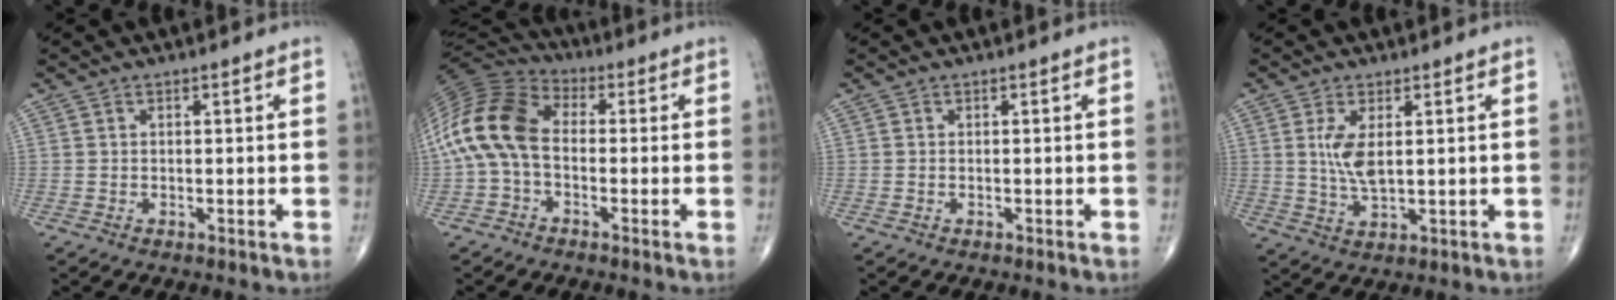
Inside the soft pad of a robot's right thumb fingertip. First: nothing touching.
{"total": 14.7, "force": [-0.9, 9.3, 11.3], "torque": [-0.234, 0.034, -0.030]}
{"total": 0.0}
{"total": 5.8, "force": [1.3, 2.3, 5.2], "torque": [-0.108, -0.012, 0.032]}